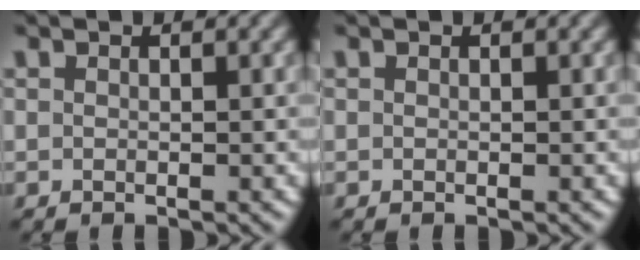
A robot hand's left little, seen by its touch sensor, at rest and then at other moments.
{"total": 0.0}